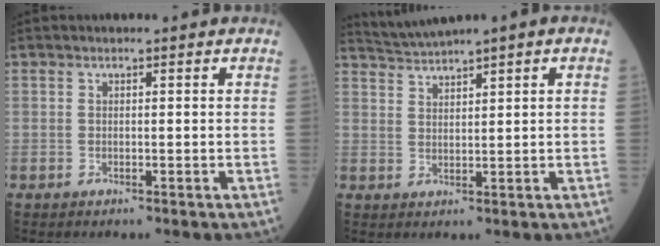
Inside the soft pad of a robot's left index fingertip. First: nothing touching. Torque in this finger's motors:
{"motor_torque": [1.07, -1.07, 0.18, 0.06]}